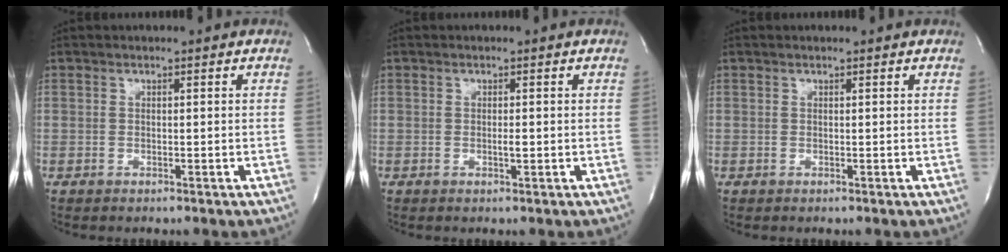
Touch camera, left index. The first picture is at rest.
{"total": 1.1, "force": [-0.9, 0.0, 0.6], "torque": [-0.013, -0.007, -0.014]}
{"total": 0.0}